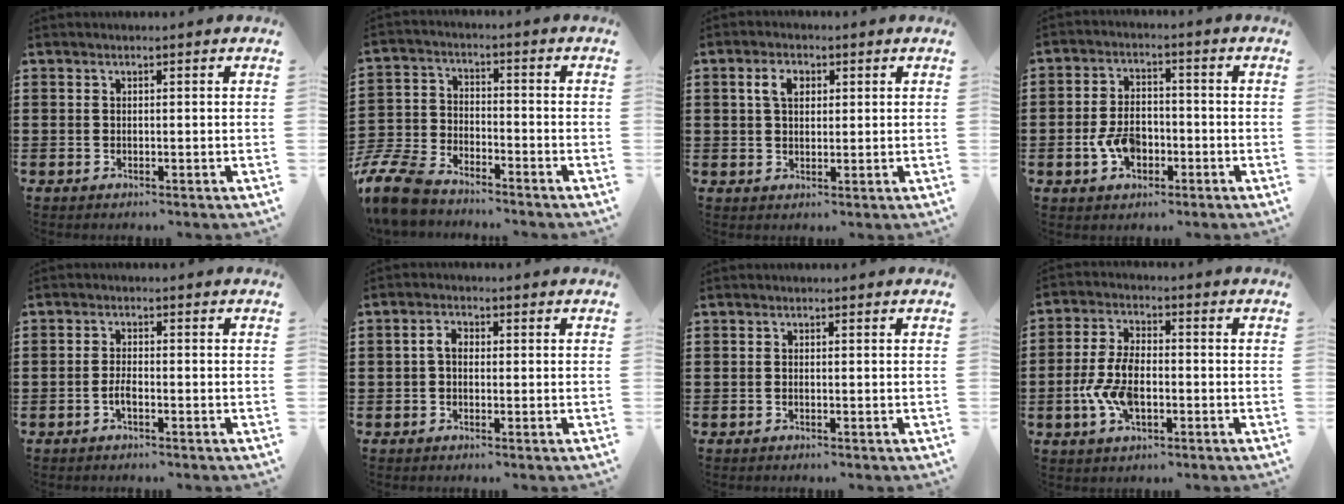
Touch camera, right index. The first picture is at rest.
{"total": 9.0, "force": [-8.2, 2.3, 2.9], "torque": [-0.094, 0.011, -0.170]}
{"total": 3.7, "force": [1.2, 2.4, 2.6], "torque": [-0.060, 0.014, 0.019]}
{"total": 6.0, "force": [-1.8, 3.8, 4.4], "torque": [-0.099, 0.004, -0.035]}
{"total": 2.0, "force": [-1.0, 0.6, 1.6], "torque": [-0.039, 0.000, -0.022]}
{"total": 2.4, "force": [-0.1, 1.5, 1.9], "torque": [-0.045, 0.004, -0.007]}
{"total": 0.0}
{"total": 7.4, "force": [-1.8, 4.0, 5.9], "torque": [-0.146, -0.002, -0.041]}